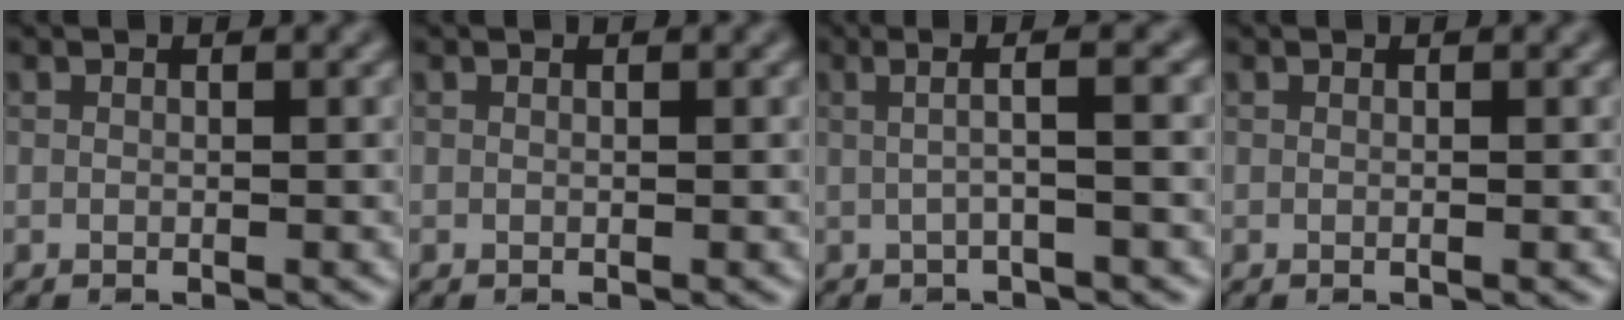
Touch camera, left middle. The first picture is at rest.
{"total": 0.0}
{"total": 3.0, "force": [-0.3, 0.6, 3.0], "torque": [-0.042, 0.010, -0.007]}
{"total": 0.7, "force": [-0.1, 0.3, 0.6], "torque": [-0.005, 0.001, -0.007]}